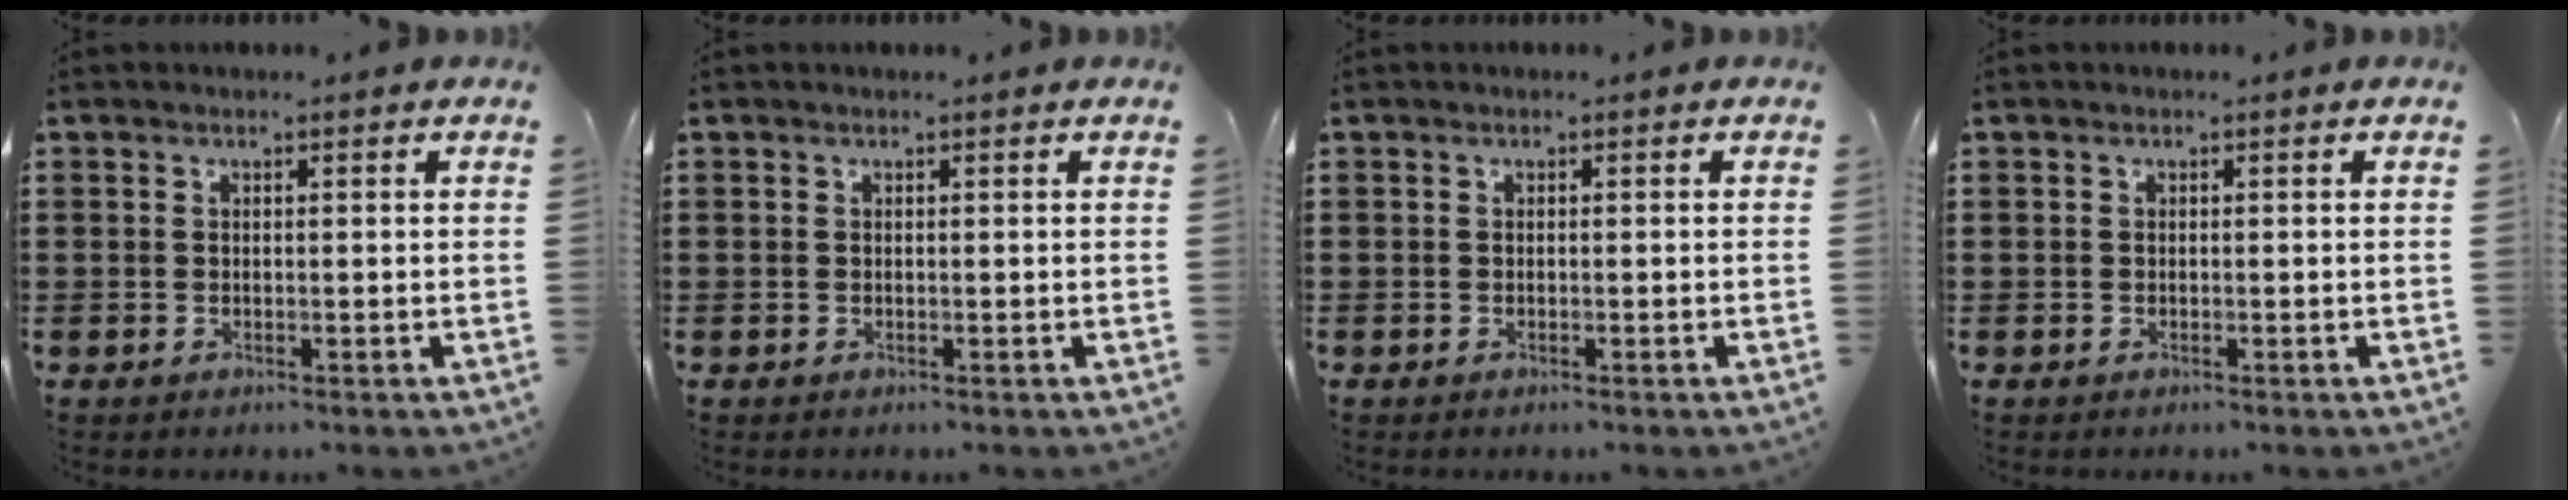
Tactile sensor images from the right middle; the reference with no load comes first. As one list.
[{"total": 0.0}, {"total": 0.0}, {"total": 0.0}]